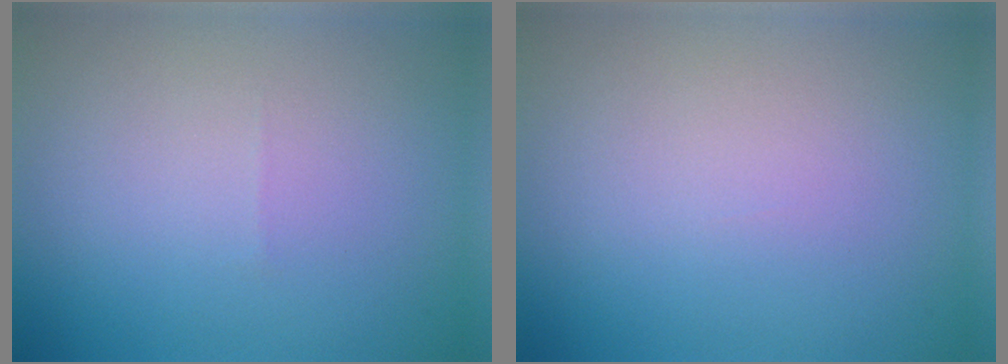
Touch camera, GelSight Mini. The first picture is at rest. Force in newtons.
{"total": 0.0}